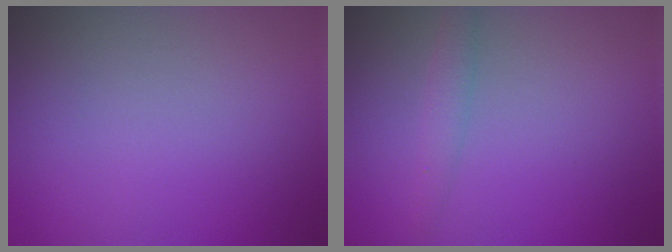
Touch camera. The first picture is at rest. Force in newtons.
{"total": 1.5, "press": 1.5, "slide": 0.0}